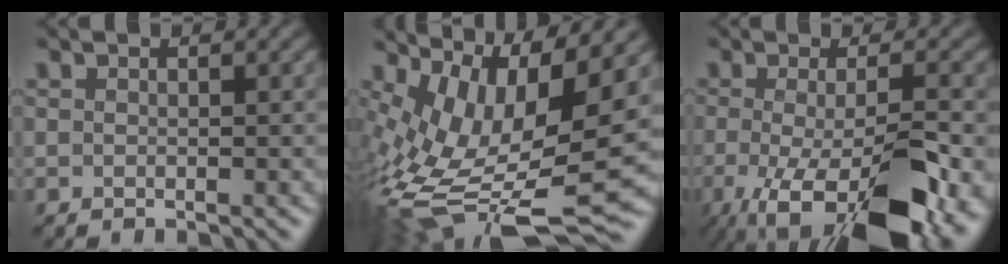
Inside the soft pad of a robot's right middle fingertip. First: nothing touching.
{"total": 14.3, "force": [0.1, 5.7, 13.1], "torque": [-0.277, -0.002, 0.024]}
{"total": 12.3, "force": [-5.5, 4.0, 10.3], "torque": [-0.175, -0.026, -0.076]}